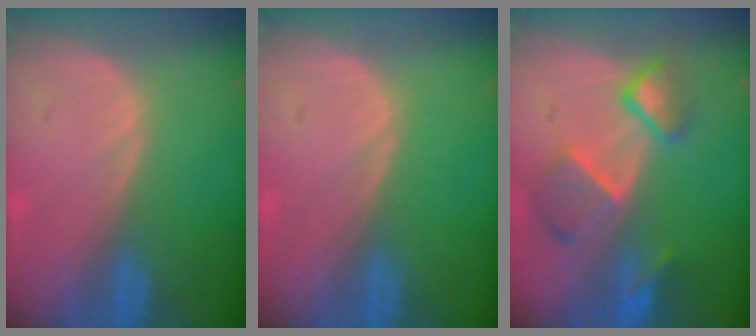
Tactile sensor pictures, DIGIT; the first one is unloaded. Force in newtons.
{"total": 0.0}
{"total": 7.7, "press": 6.7, "slide": 3.7}